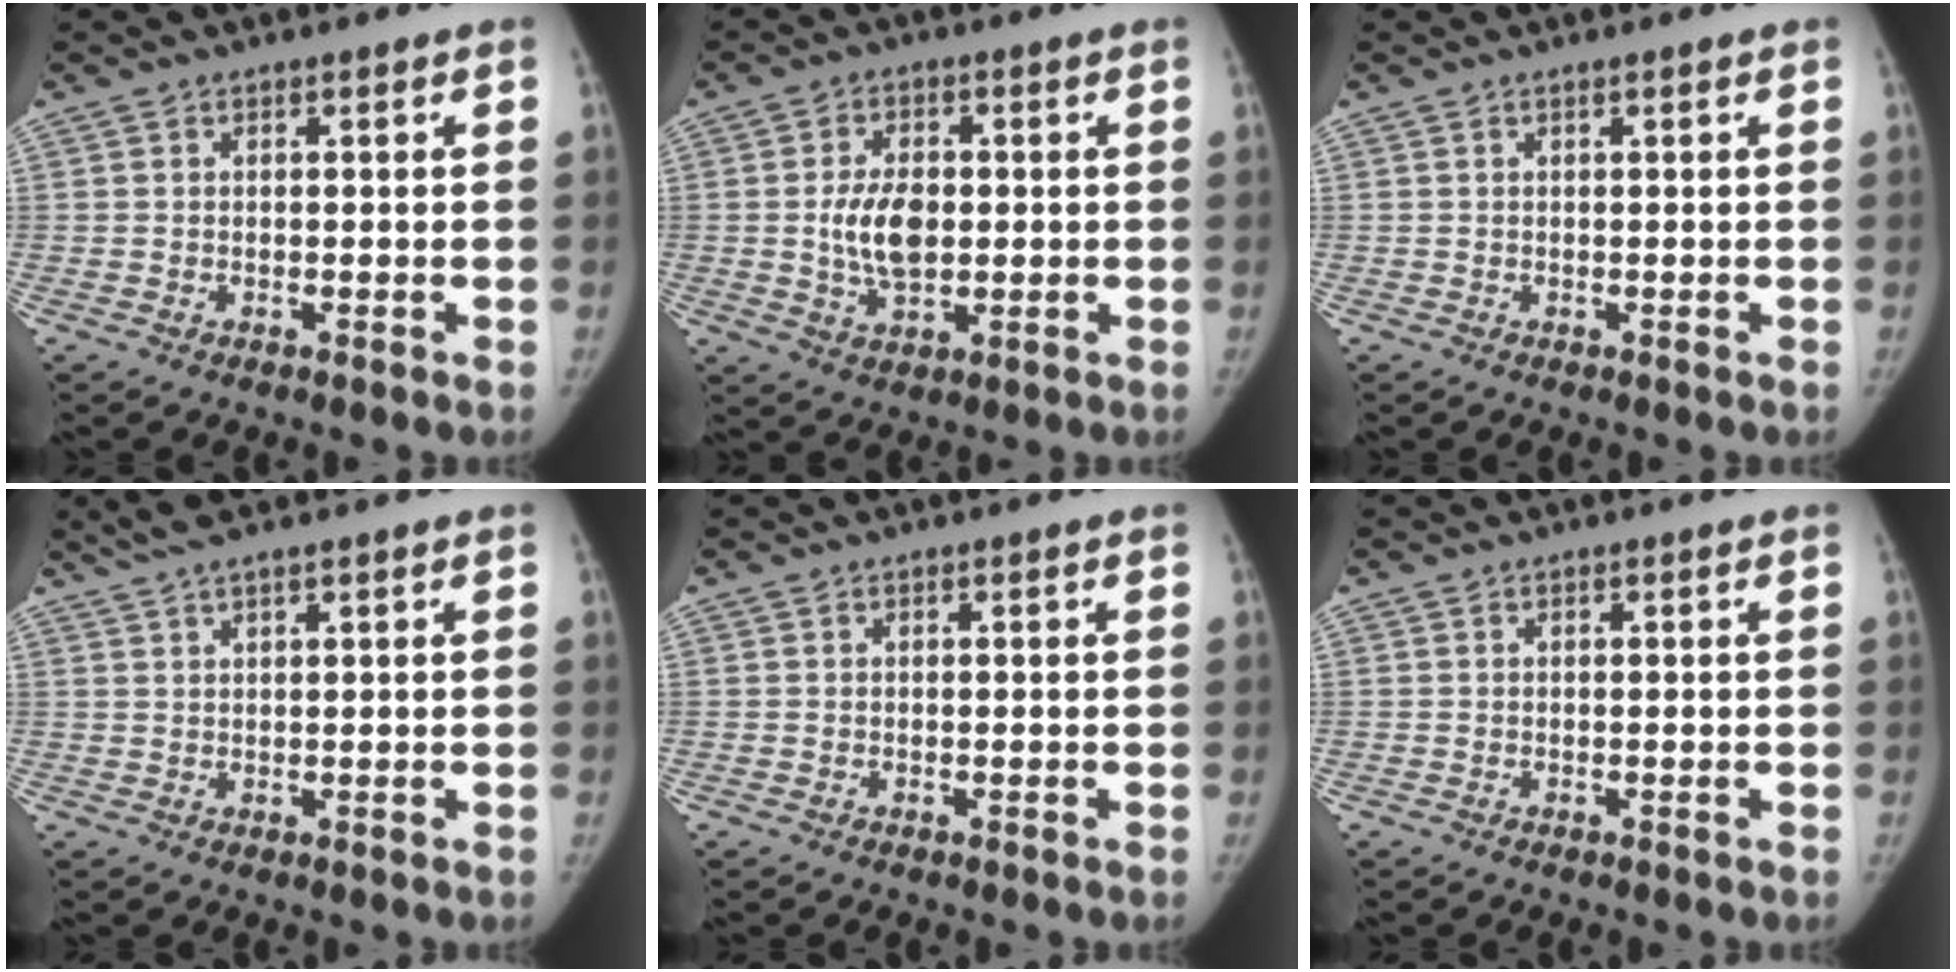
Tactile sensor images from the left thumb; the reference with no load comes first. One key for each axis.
{"total": 8.1, "fx": 0.0, "fy": 5.0, "fz": 6.3, "tx": -0.099, "ty": 0.000, "tz": 0.001}
{"total": 0.0}
{"total": 4.0, "fx": 3.1, "fy": 0.3, "fz": 2.4, "tx": -0.052, "ty": 0.010, "tz": 0.065}
{"total": 0.0}
{"total": 0.0}